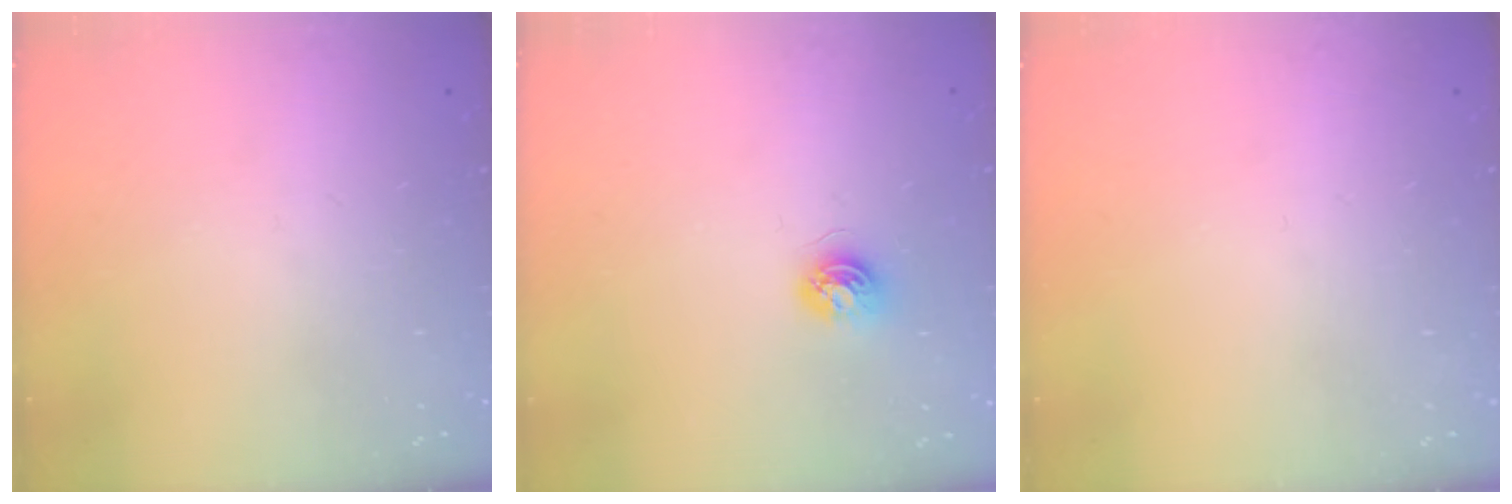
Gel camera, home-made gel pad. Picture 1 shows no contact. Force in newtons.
{"total": 4.5, "press": 4.5, "slide": 0.6}
{"total": 0.0}